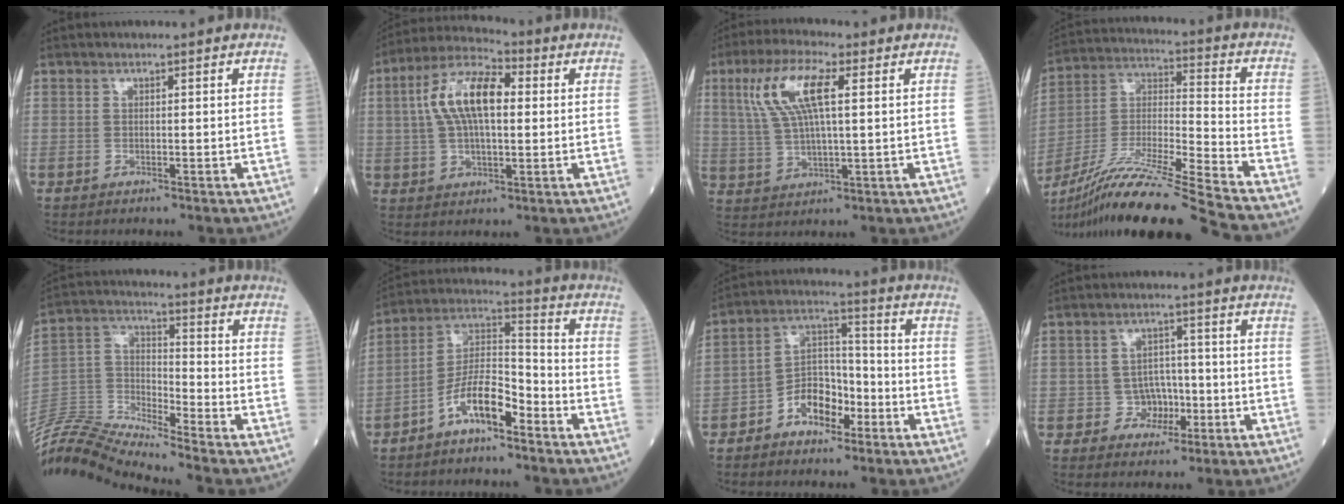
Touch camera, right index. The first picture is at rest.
{"total": 11.5, "force": [2.0, 4.5, 10.4], "torque": [-0.217, 0.028, 0.033]}
{"total": 10.1, "force": [3.3, 2.3, 9.2], "torque": [-0.201, 0.017, 0.067]}
{"total": 21.9, "force": [-18.3, -1.8, 11.7], "torque": [-0.239, -0.034, -0.336]}
{"total": 13.3, "force": [-13.0, -1.0, 2.3], "torque": [-0.054, 0.026, -0.259]}
{"total": 9.1, "force": [-5.7, 2.8, 6.6], "torque": [-0.137, 0.016, -0.109]}
{"total": 7.8, "force": [-4.3, 4.6, 4.6], "torque": [-0.091, 0.024, -0.079]}
{"total": 4.1, "force": [-1.5, 3.7, 0.8], "torque": [0.000, 0.012, -0.020]}